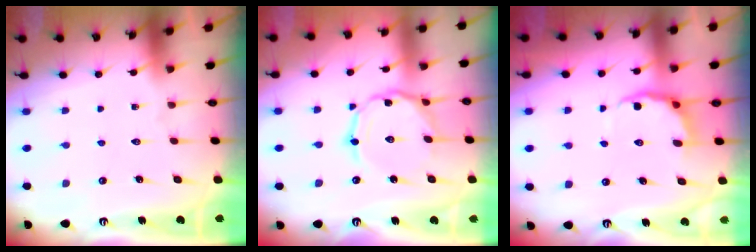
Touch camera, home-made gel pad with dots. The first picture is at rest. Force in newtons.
{"total": 6.5, "press": 6.5, "slide": 0.4}
{"total": 5.2, "press": 4.3, "slide": 2.8}